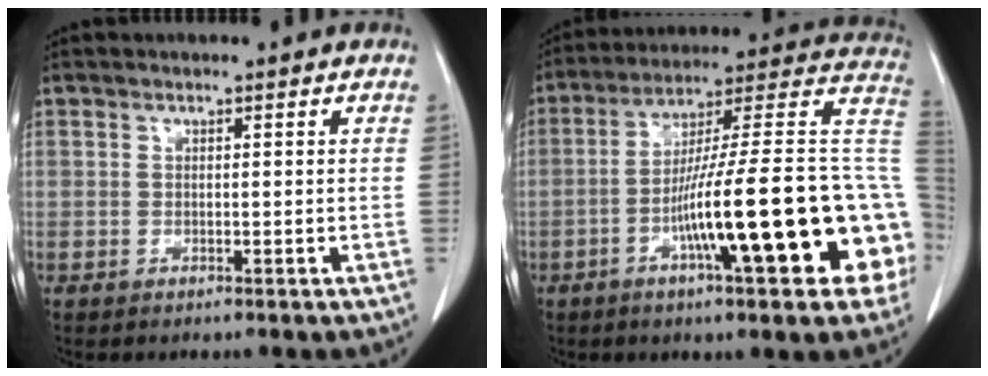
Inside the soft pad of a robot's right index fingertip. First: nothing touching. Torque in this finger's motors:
{"motor_torque": [1.95, -0.13, 1.04, 0.21]}